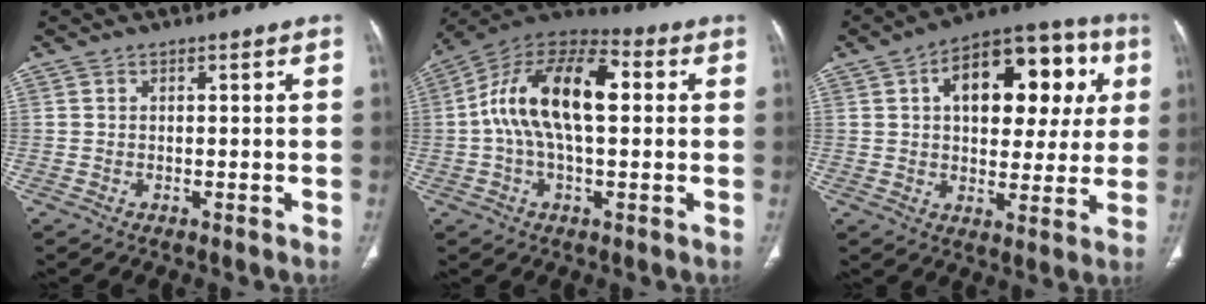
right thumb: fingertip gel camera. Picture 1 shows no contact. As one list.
[{"total": 17.5, "force": [2.1, 8.7, 15.0], "torque": [-0.266, 0.041, 0.028]}, {"total": 20.0, "force": [5.5, 11.3, 15.5], "torque": [-0.162, 0.020, 0.073]}]